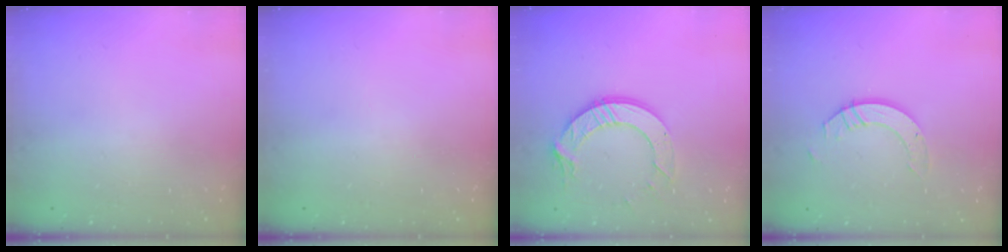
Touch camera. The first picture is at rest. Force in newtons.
{"total": 0.0}
{"total": 11.1, "press": 11.0, "slide": 1.1}
{"total": 6.0, "press": 6.0, "slide": 0.4}